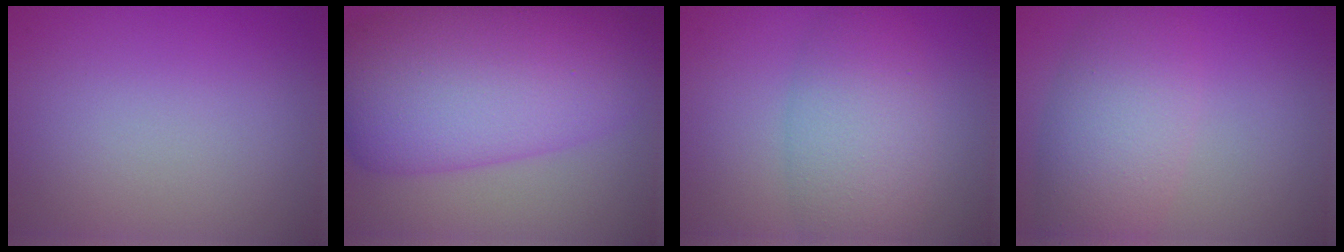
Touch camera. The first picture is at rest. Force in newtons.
{"total": 12.6, "press": 12.6, "slide": 0.2}
{"total": 5.7, "press": 5.7, "slide": 0.3}
{"total": 5.8, "press": 5.8, "slide": 0.2}